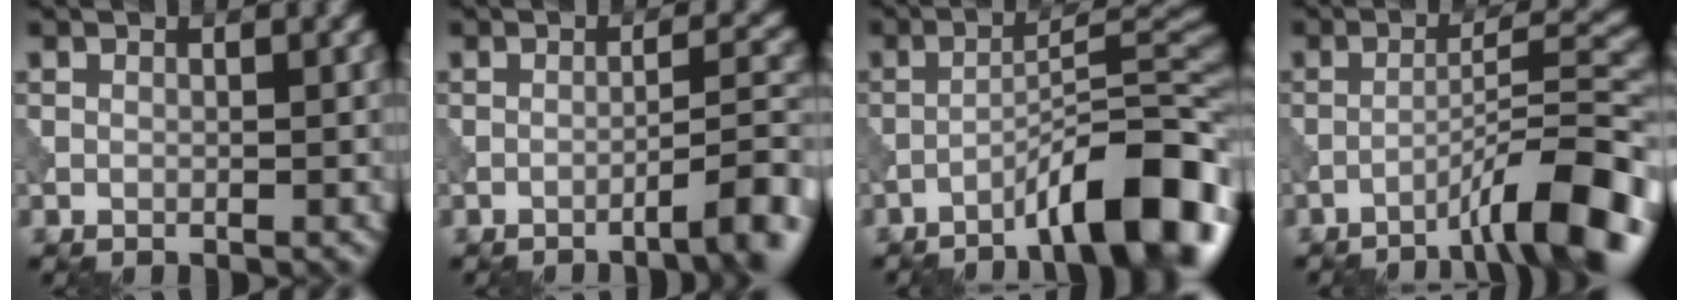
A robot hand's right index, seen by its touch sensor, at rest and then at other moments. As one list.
[{"total": 5.0, "force": [-3.1, 0.8, 3.8], "torque": [-0.044, 0.019, -0.053]}, {"total": 10.5, "force": [-6.4, 2.1, 8.0], "torque": [-0.114, 0.021, -0.104]}, {"total": 8.9, "force": [-5.7, 1.1, 6.8], "torque": [-0.095, 0.023, -0.094]}]